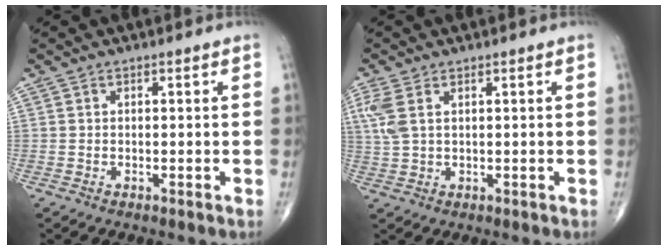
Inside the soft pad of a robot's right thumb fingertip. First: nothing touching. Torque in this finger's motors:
{"motor_torque": [0.02, 0.20, 0.56, 0.42, 0.06]}